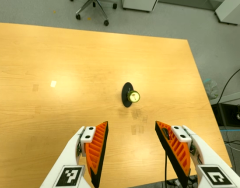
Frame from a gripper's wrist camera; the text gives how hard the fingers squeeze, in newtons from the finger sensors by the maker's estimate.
{"total": 0.0}